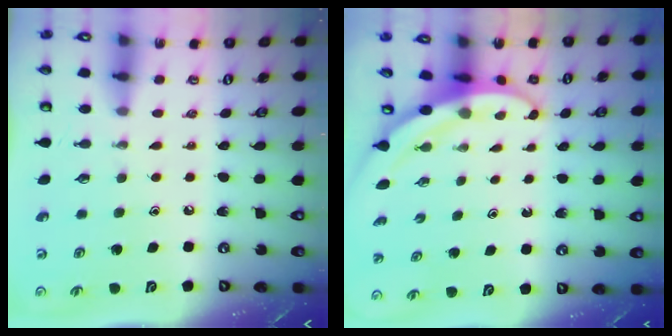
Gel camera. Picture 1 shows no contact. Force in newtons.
{"total": 3.4, "press": 3.4, "slide": 0.1}